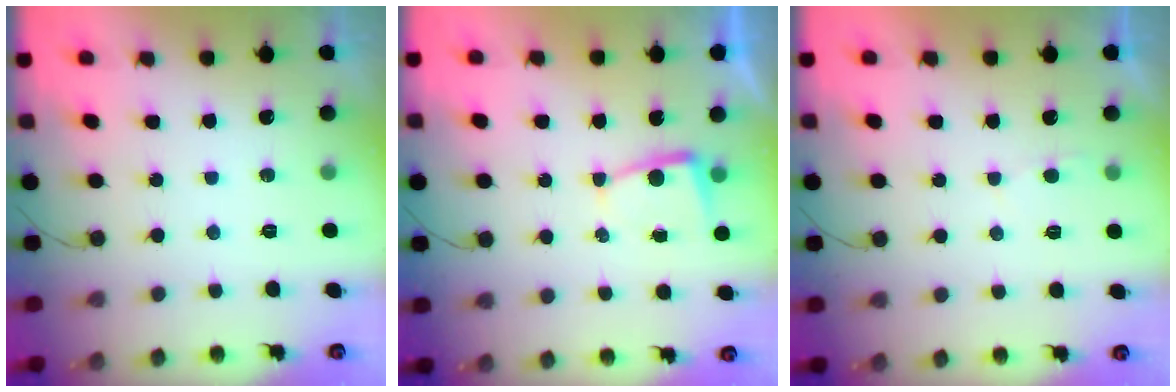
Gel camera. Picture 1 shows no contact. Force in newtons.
{"total": 3.0, "press": 3.0, "slide": 0.4}
{"total": 2.5, "press": 2.5, "slide": 0.2}